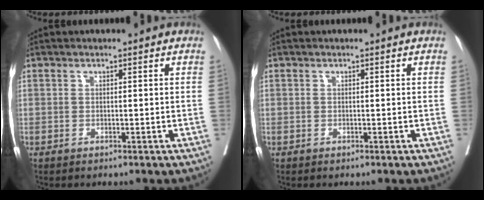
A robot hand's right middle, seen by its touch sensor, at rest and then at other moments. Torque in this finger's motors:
{"motor_torque": [1.11, -1.03, 0.02, -0.10]}